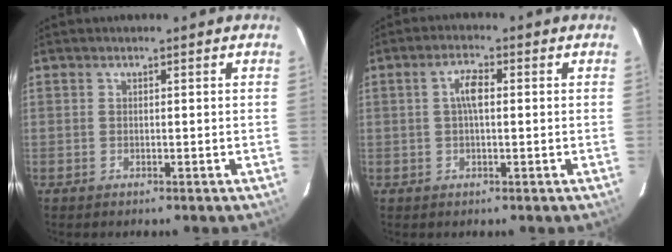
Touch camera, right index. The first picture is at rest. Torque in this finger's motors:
{"motor_torque": [0.61, 0.43, 0.29, 0.09]}